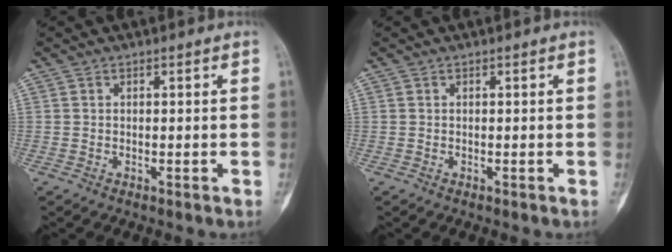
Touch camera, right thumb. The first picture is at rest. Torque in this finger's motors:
{"motor_torque": [-0.31, 0.08, 0.04, -0.04, 0.00]}